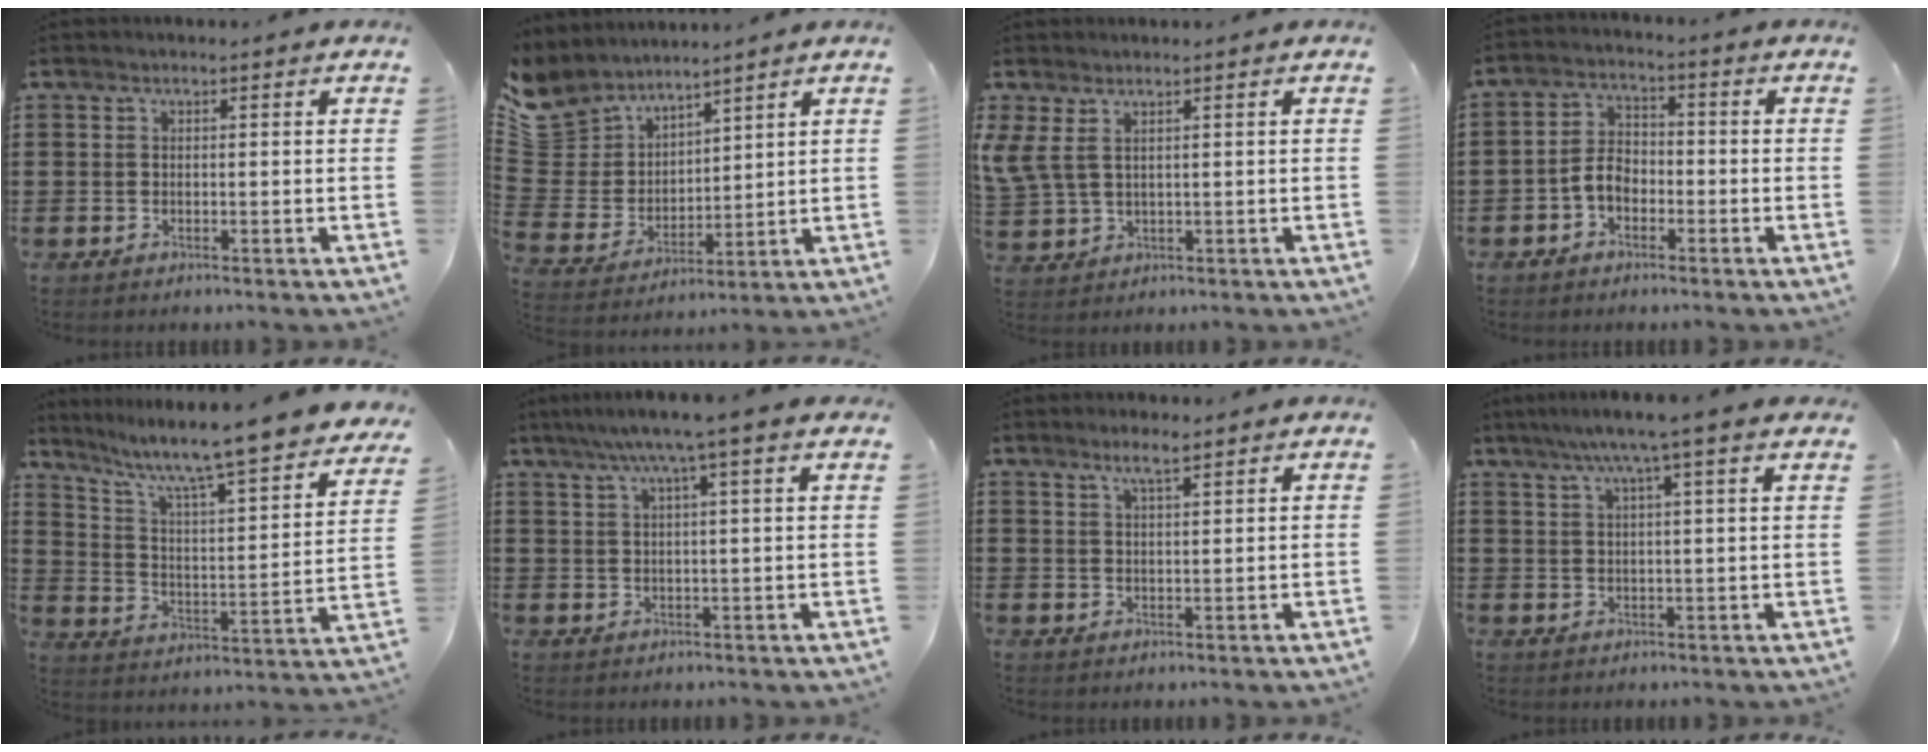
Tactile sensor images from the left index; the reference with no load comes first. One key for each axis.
{"total": 8.0, "fx": 6.7, "fy": 4.2, "fz": -0.5, "tx": -0.045, "ty": -0.052, "tz": 0.131}
{"total": 3.0, "fx": 1.5, "fy": 1.1, "fz": 2.3, "tx": -0.068, "ty": -0.003, "tz": 0.023}
{"total": 4.3, "fx": -2.0, "fy": 2.7, "fz": 2.6, "tx": -0.064, "ty": 0.008, "tz": -0.044}
{"total": 8.1, "fx": 6.9, "fy": -0.3, "fz": 4.2, "tx": -0.111, "ty": -0.062, "tz": 0.107}
{"total": 5.1, "fx": 3.2, "fy": -0.4, "fz": 4.0, "tx": -0.087, "ty": -0.001, "tz": 0.053}
{"total": 2.7, "fx": 2.1, "fy": 0.3, "fz": 1.8, "tx": -0.039, "ty": 0.004, "tz": 0.036}
{"total": 5.0, "fx": 3.4, "fy": -0.5, "fz": 3.7, "tx": -0.081, "ty": -0.003, "tz": 0.057}